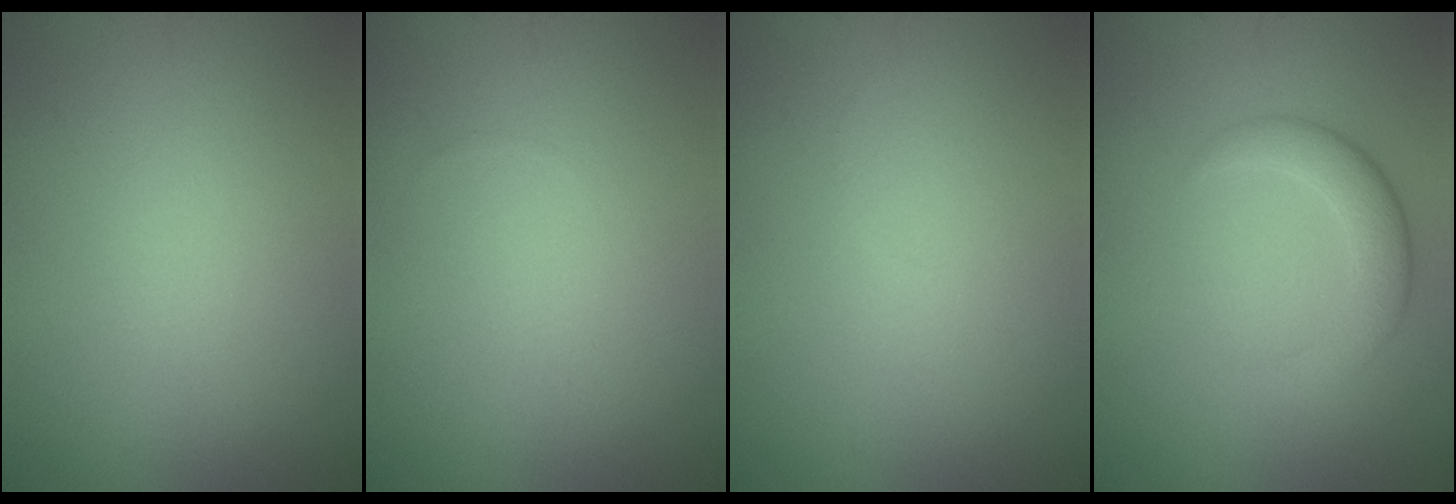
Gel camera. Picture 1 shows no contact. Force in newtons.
{"total": 0.0}
{"total": 0.0}
{"total": 3.5, "press": 3.5, "slide": 0.2}